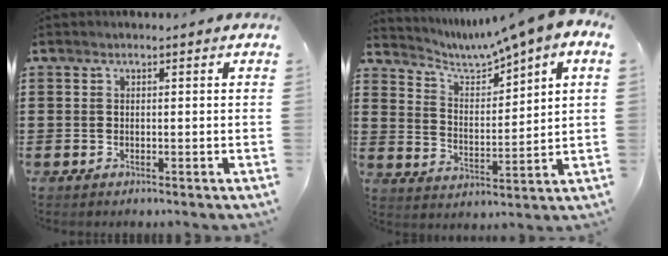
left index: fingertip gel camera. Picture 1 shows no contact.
{"total": 5.0, "force": [4.6, 0.2, 1.9], "torque": [-0.063, -0.032, 0.069]}